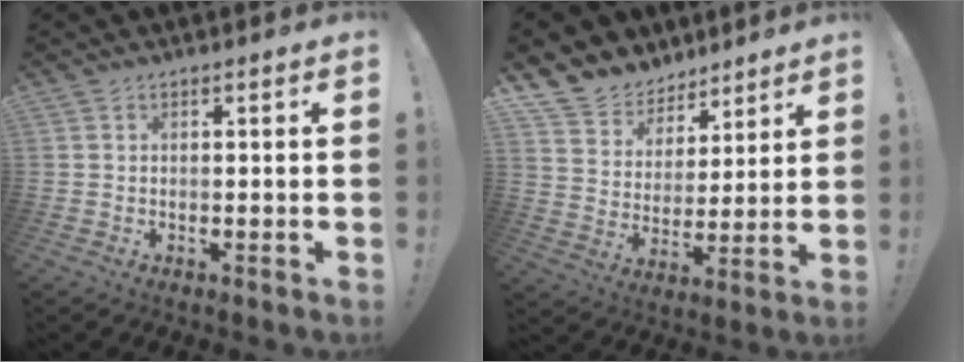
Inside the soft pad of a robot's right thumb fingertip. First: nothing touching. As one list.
[{"total": 10.8, "force": [8.0, 7.1, 1.6], "torque": [-0.035, -0.067, 0.154]}]